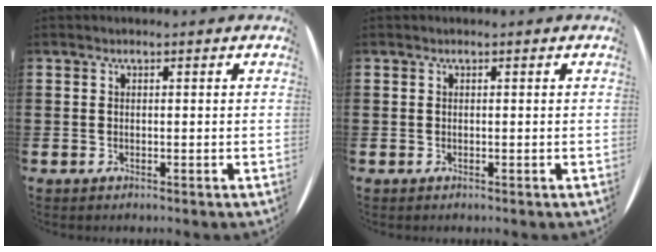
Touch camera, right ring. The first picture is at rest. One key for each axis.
{"total": 0.0}